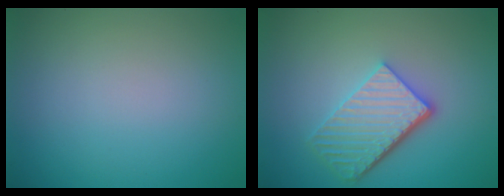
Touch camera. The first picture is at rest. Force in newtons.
{"total": 5.2, "press": 3.9, "slide": 3.5}